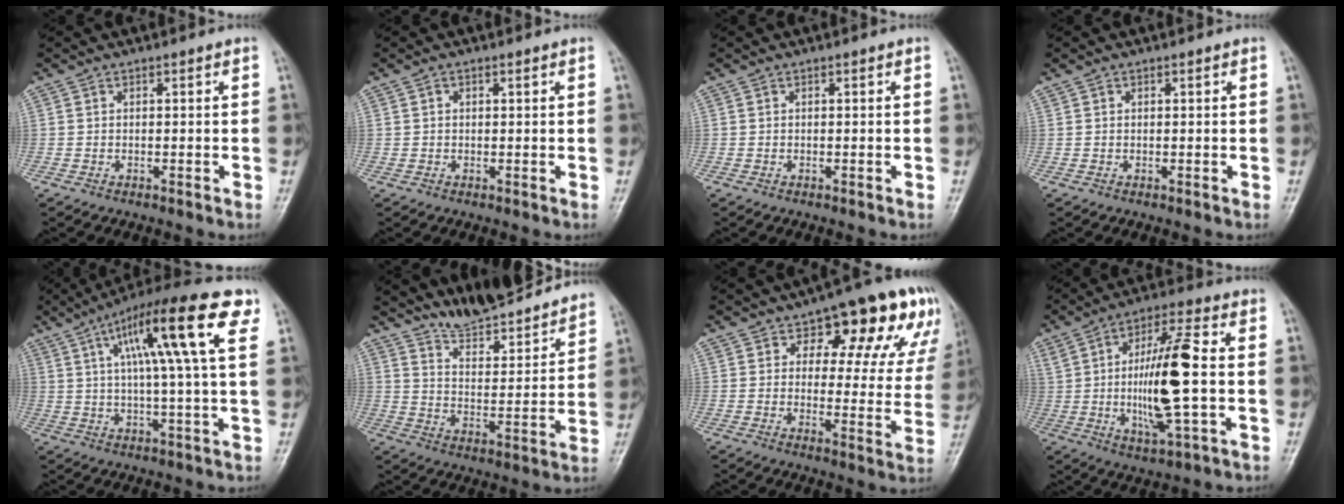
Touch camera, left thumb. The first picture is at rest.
{"total": 0.9, "force": [0.4, 0.7, 0.5], "torque": [-0.001, 0.001, 0.007]}
{"total": 0.0}
{"total": 0.0}
{"total": 17.8, "force": [6.8, 2.7, 16.2], "torque": [-0.252, 0.009, 0.097]}
{"total": 14.6, "force": [13.7, 2.2, 4.5], "torque": [-0.047, -0.088, 0.218]}
{"total": 18.4, "force": [10.1, 9.0, 12.4], "torque": [-0.100, -0.021, 0.124]}
{"total": 15.3, "force": [0.0, 3.6, 14.9], "torque": [-0.281, 0.004, 0.001]}